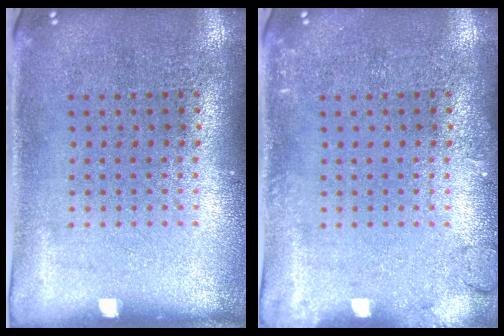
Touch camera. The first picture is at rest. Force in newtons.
{"total": 1.4, "press": 1.4, "slide": 0.2}